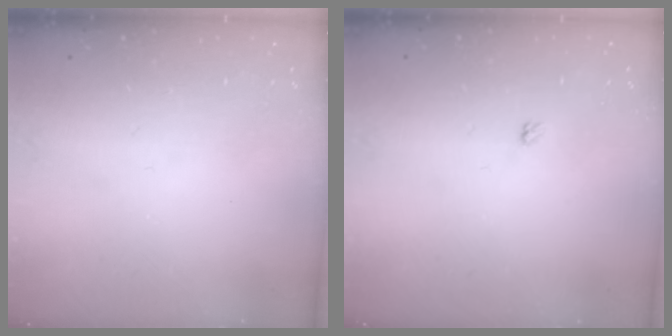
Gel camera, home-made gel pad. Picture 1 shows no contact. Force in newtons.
{"total": 2.4, "press": 2.4, "slide": 0.4}